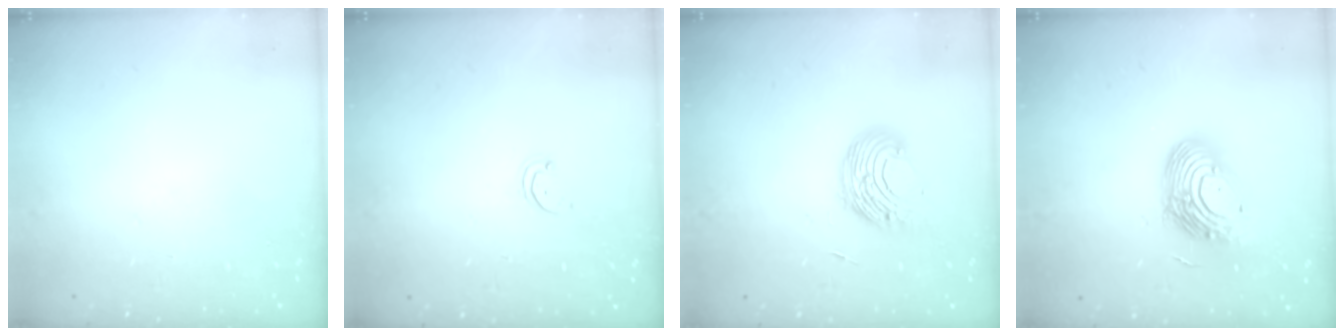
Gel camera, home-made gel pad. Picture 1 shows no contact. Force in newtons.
{"total": 1.5, "press": 1.5, "slide": 0.1}
{"total": 9.6, "press": 9.6, "slide": 0.7}
{"total": 15.5, "press": 15.5, "slide": 1.4}